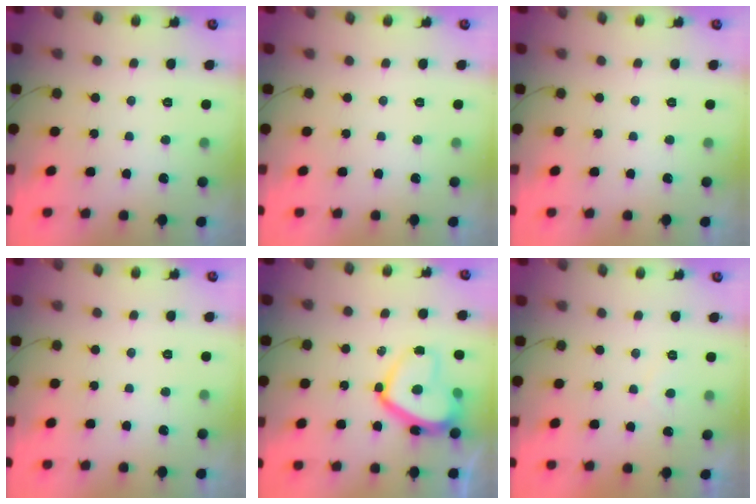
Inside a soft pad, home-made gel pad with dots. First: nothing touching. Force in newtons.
{"total": 0.0}
{"total": 0.0}
{"total": 0.0}
{"total": 14.9, "press": 14.8, "slide": 1.4}
{"total": 0.6, "press": 0.0, "slide": 0.6}